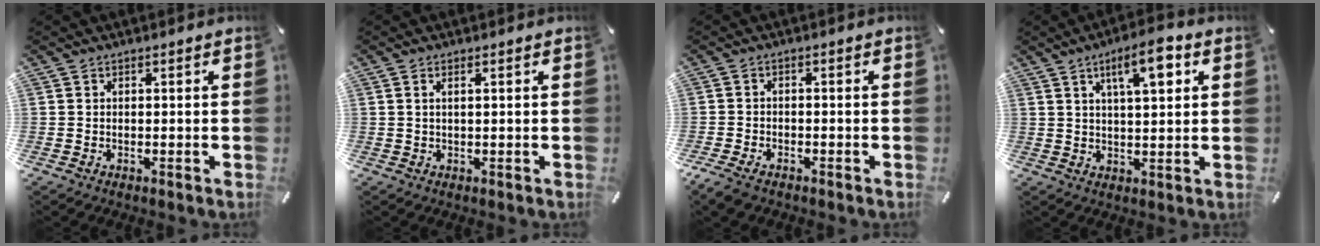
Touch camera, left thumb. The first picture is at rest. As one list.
[{"total": 1.2, "force": [0.4, 0.1, 1.2], "torque": [-0.023, 0.000, 0.006]}, {"total": 3.1, "force": [-2.3, 1.6, 1.4], "torque": [-0.043, 0.004, -0.049]}, {"total": 9.5, "force": [4.1, 3.3, 7.9], "torque": [-0.120, -0.008, 0.063]}]